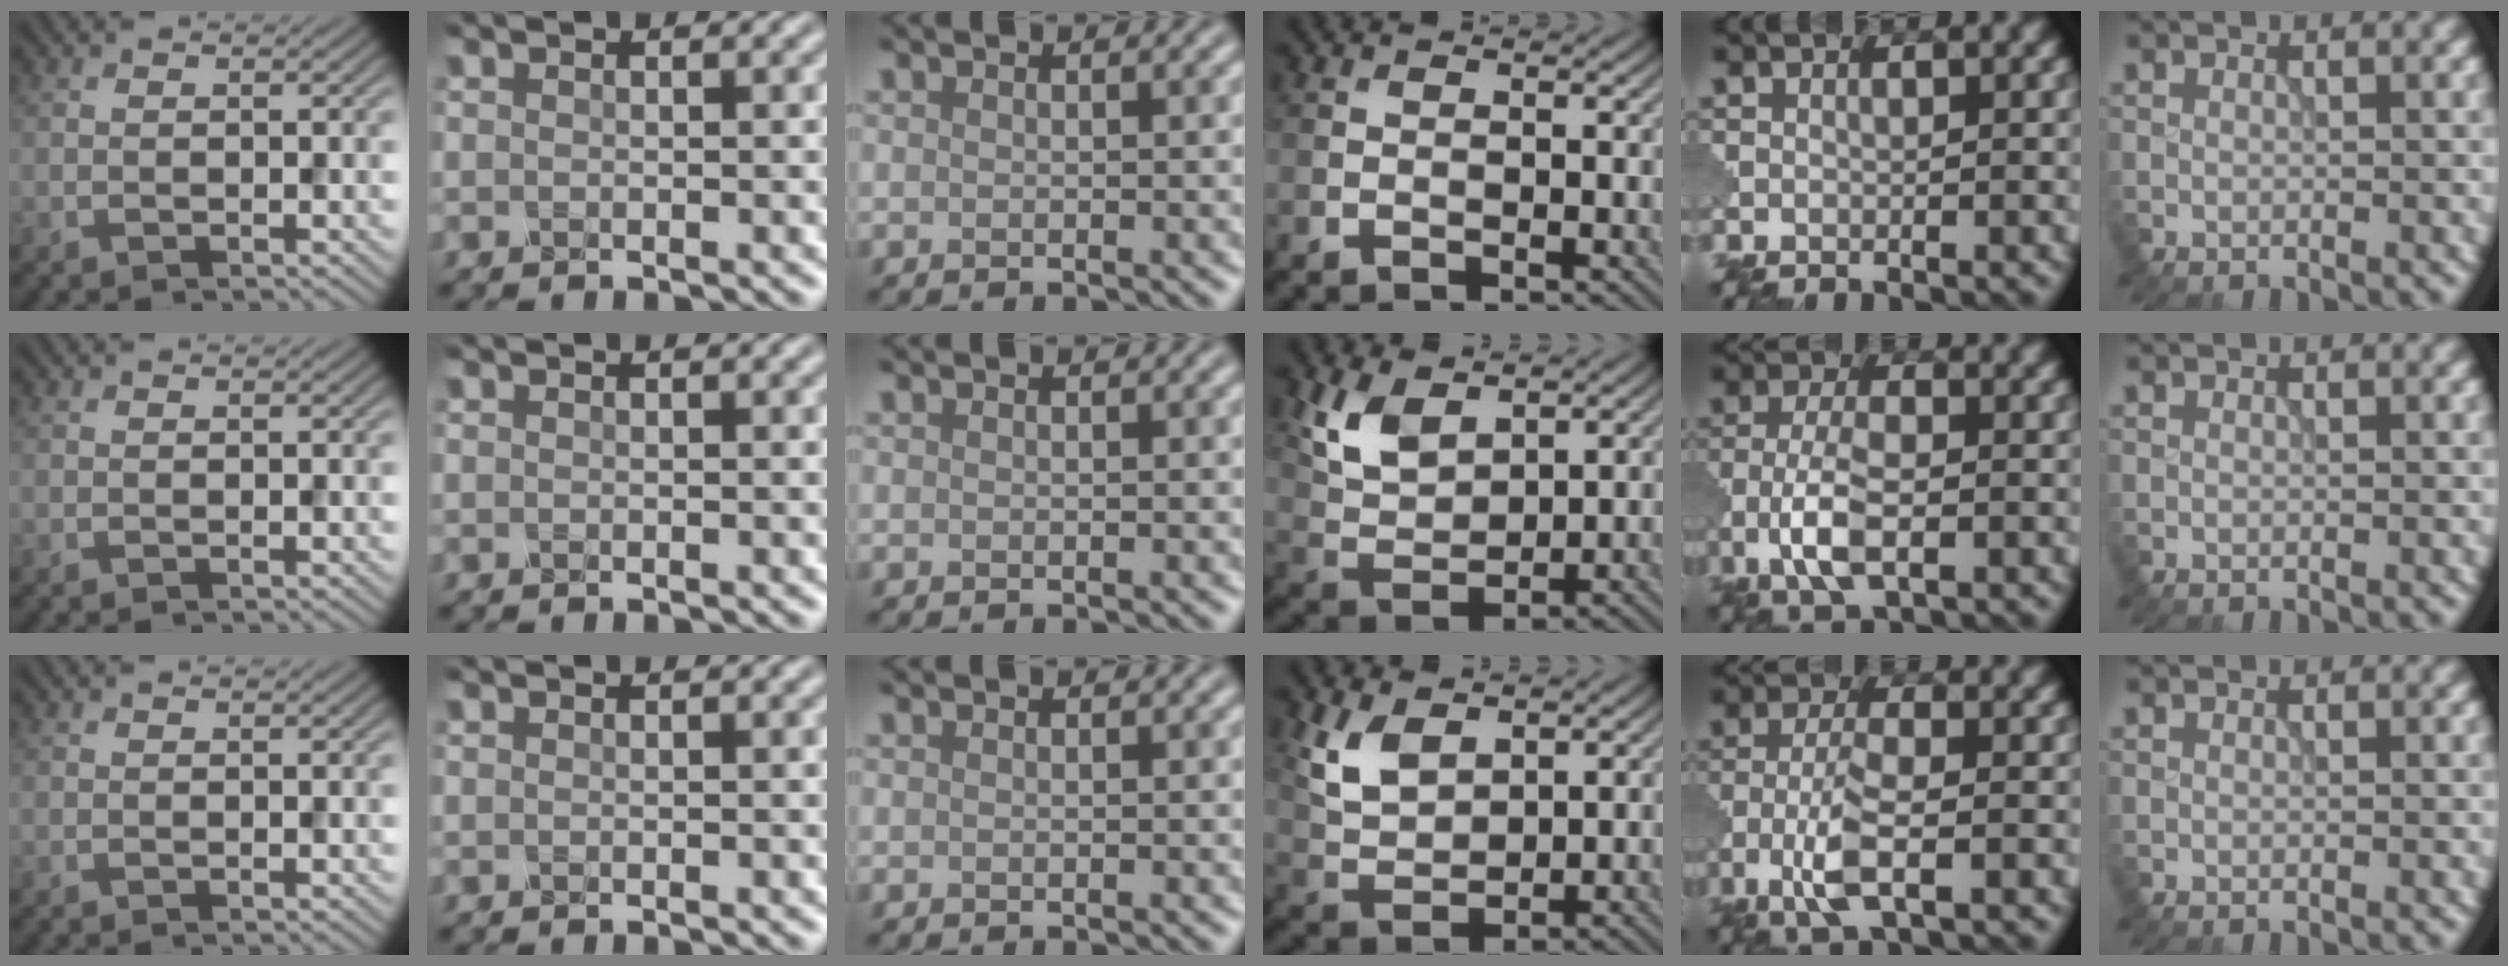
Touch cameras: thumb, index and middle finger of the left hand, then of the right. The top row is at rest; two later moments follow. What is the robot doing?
{"motion": "squeeze", "object": "clothespin"}